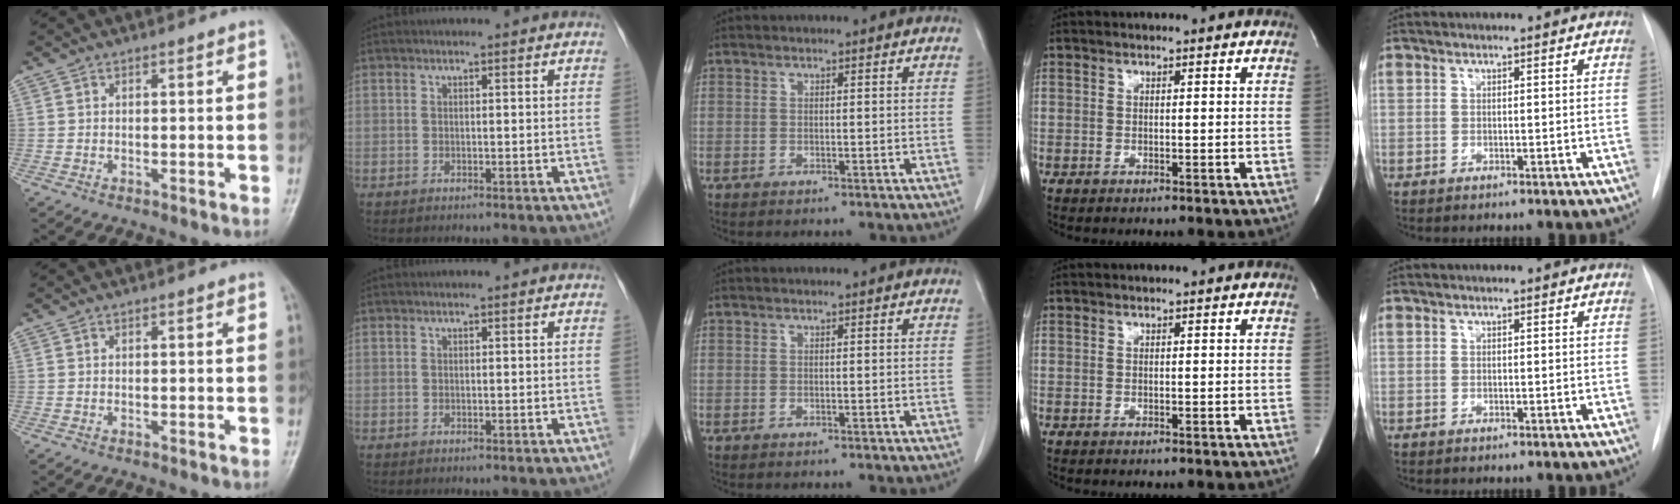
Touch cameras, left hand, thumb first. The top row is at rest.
{}